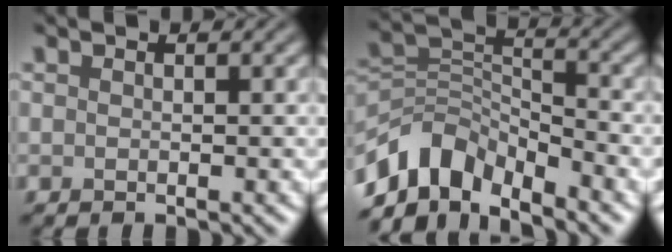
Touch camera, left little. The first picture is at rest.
{"total": 6.7, "force": [-5.1, 3.2, 2.8], "torque": [-0.040, -0.004, -0.105]}